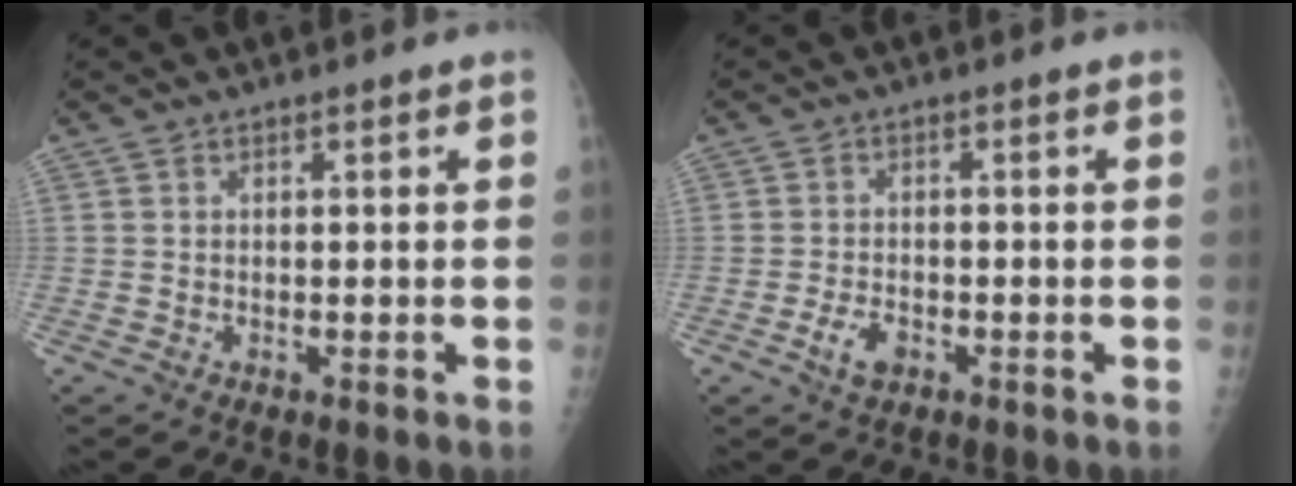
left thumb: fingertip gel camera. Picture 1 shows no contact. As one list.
[{"total": 3.6, "force": [-1.8, 2.2, 2.3], "torque": [-0.040, 0.008, -0.030]}]